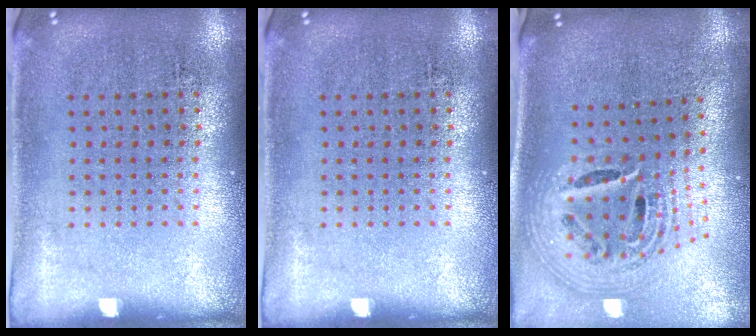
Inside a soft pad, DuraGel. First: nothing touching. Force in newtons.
{"total": 0.0}
{"total": 2.7, "press": 1.9, "slide": 1.9}